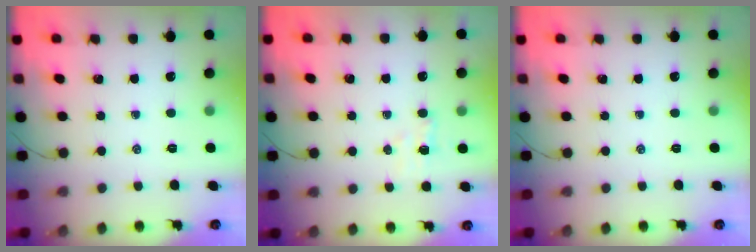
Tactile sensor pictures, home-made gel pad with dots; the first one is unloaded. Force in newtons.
{"total": 4.1, "press": 3.9, "slide": 1.1}
{"total": 0.0}